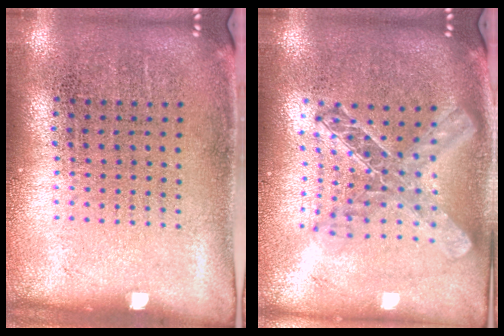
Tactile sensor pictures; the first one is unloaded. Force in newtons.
{"total": 2.0, "press": 1.7, "slide": 1.1}